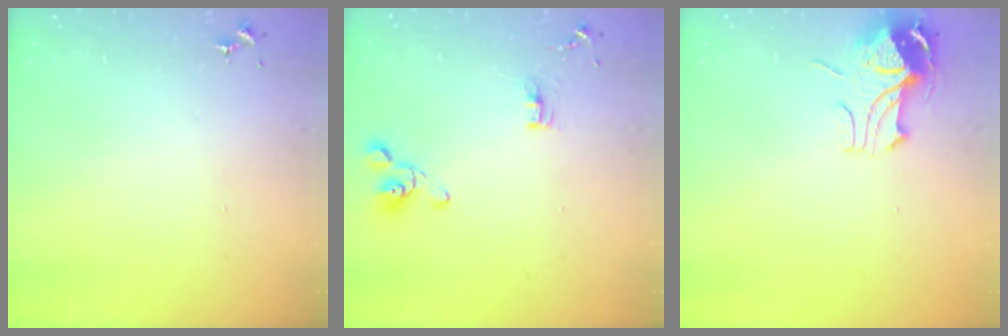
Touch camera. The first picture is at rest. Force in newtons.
{"total": 7.7, "press": 7.3, "slide": 2.3}
{"total": 9.6, "press": 9.6, "slide": 1.1}